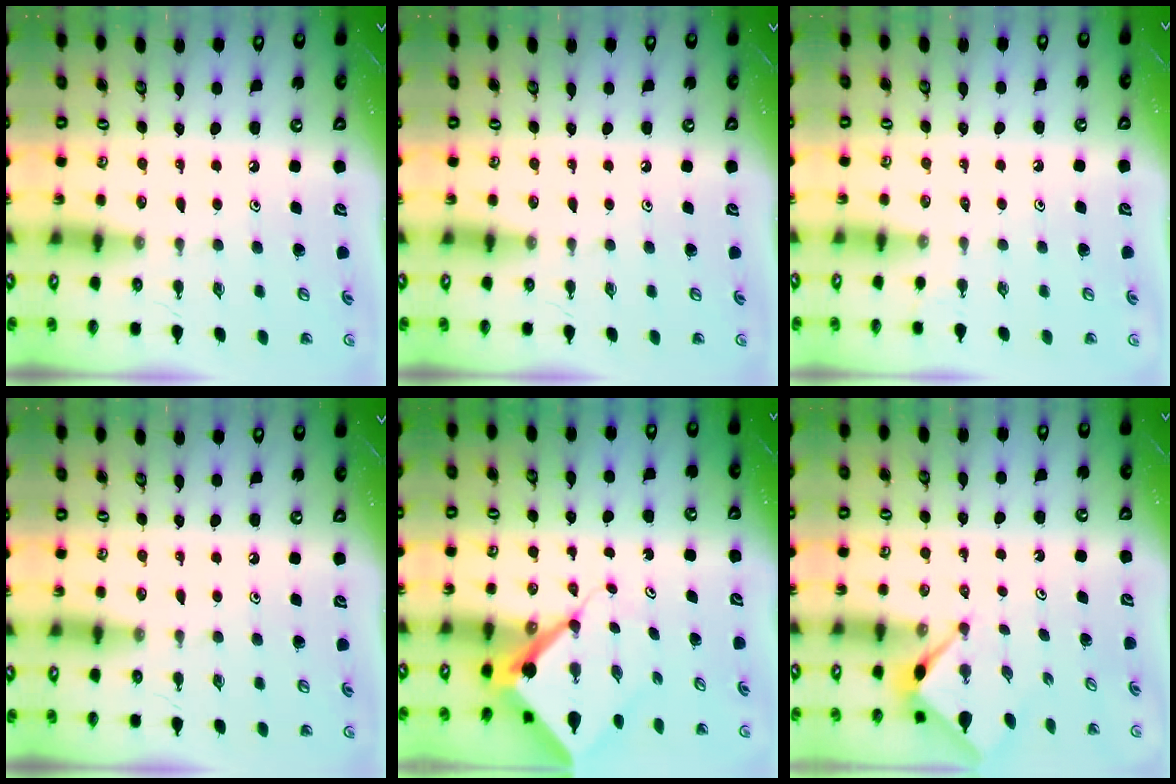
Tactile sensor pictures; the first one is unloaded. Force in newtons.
{"total": 0.0}
{"total": 0.9, "press": 0.9, "slide": 0.2}
{"total": 0.0}
{"total": 7.9, "press": 7.9, "slide": 0.7}
{"total": 3.1, "press": 3.1, "slide": 0.3}